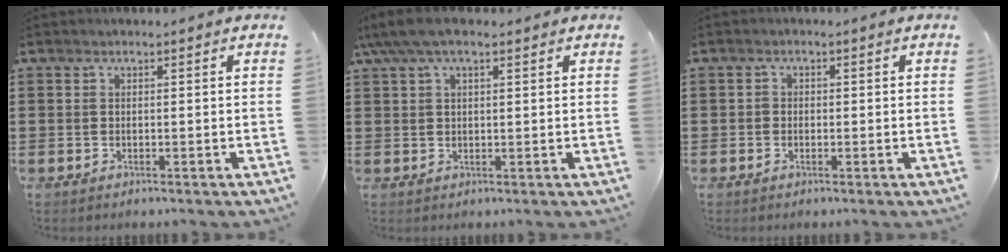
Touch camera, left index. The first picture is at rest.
{"total": 4.3, "force": [2.5, 1.7, 3.2], "torque": [-0.067, 0.009, 0.045]}
{"total": 1.0, "force": [-0.4, 0.8, 0.5], "torque": [-0.012, 0.002, -0.008]}